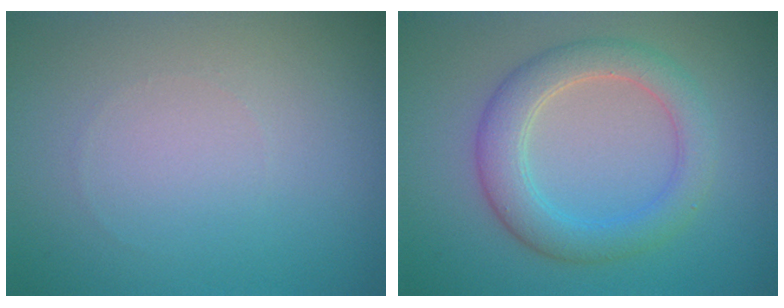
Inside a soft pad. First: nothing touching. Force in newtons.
{"total": 4.5, "press": 4.5, "slide": 0.4}